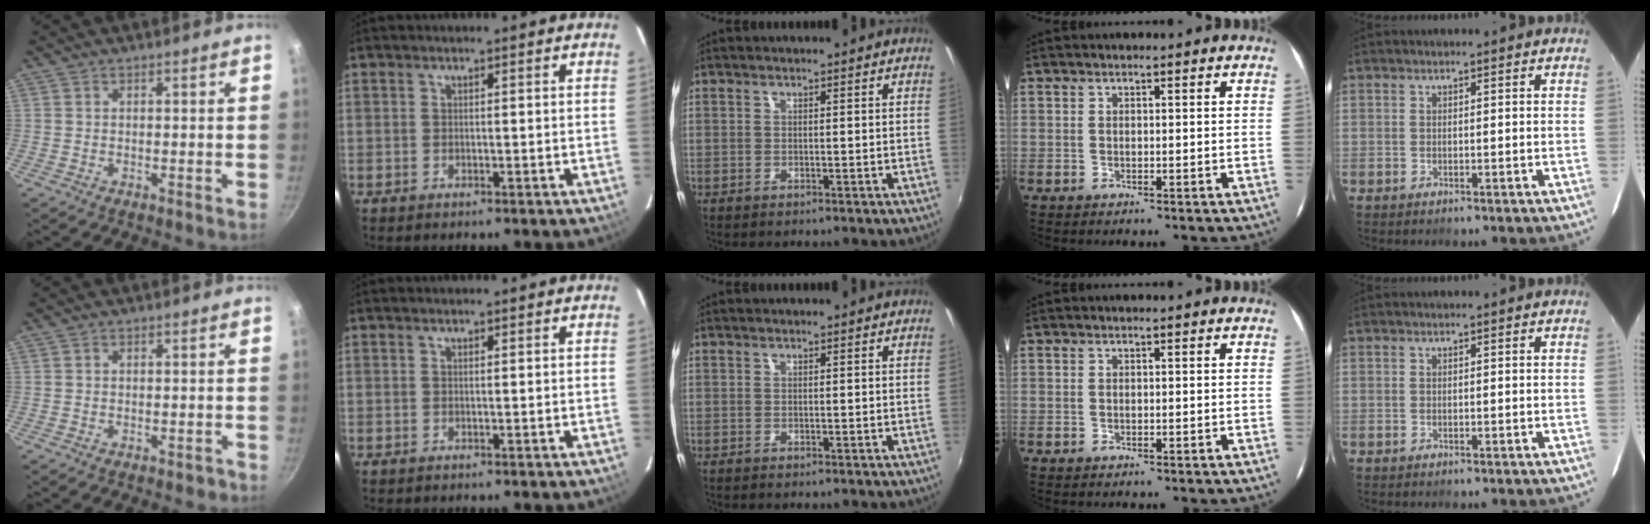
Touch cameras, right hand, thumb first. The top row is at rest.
{"thumb": {"total": 1.2, "force": [-0.8, 0.8, 0.6], "torque": [-0.004, 0.012, -0.003]}}